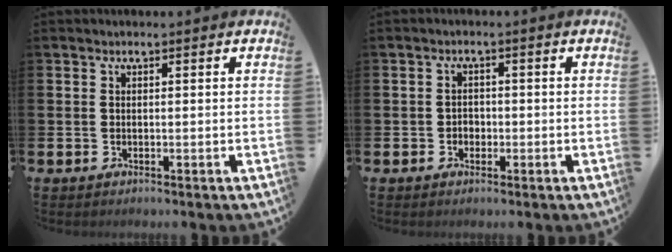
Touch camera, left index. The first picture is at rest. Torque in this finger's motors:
{"motor_torque": [-0.23, 0.13, -0.07, -0.01]}